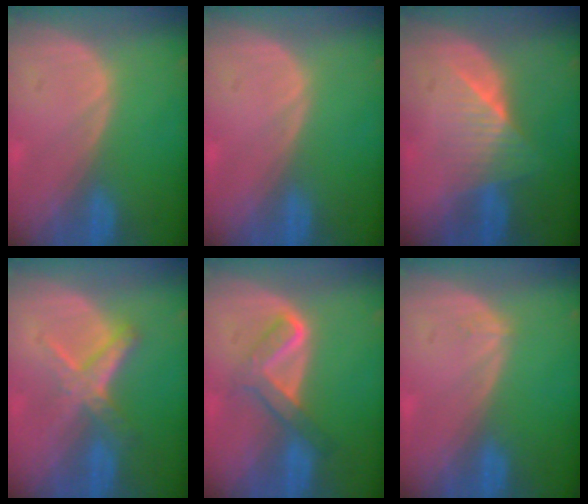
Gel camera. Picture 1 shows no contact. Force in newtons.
{"total": 0.0}
{"total": 6.3, "press": 5.5, "slide": 3.0}
{"total": 5.6, "press": 5.4, "slide": 1.5}
{"total": 5.1, "press": 5.0, "slide": 0.7}
{"total": 0.5, "press": 0.5, "slide": 0.2}